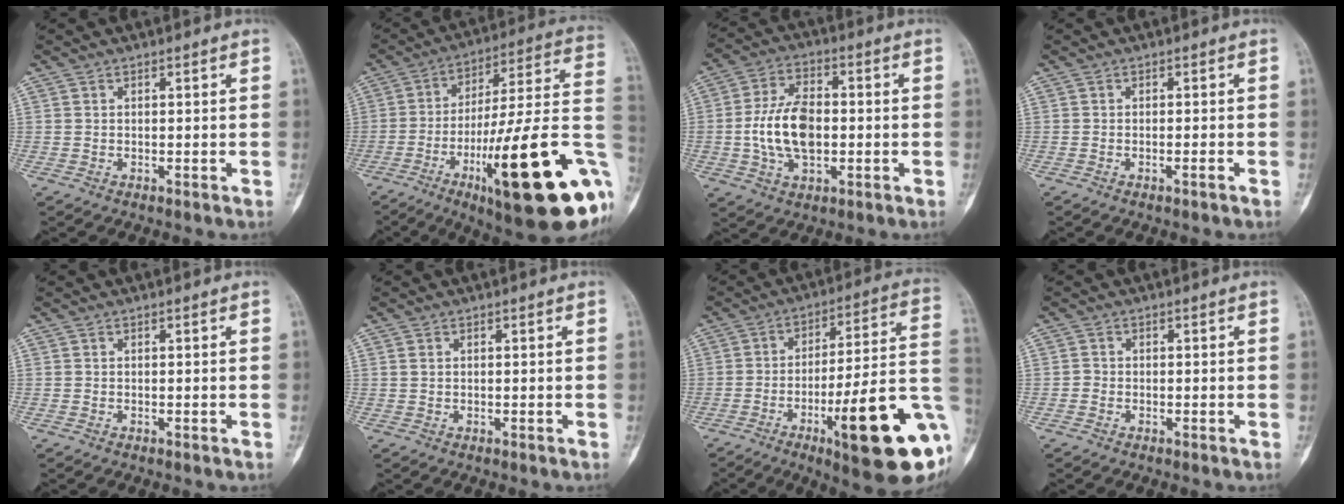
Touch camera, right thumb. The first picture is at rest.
{"total": 31.1, "force": [-9.6, 6.4, 28.9], "torque": [-0.371, 0.025, -0.141]}
{"total": 12.3, "force": [-0.9, 7.3, 9.9], "torque": [-0.176, 0.015, -0.015]}
{"total": 0.9, "force": [-0.5, 0.0, 0.7], "torque": [-0.018, 0.004, -0.006]}
{"total": 0.0}
{"total": 0.8, "force": [0.4, 0.6, 0.4], "torque": [-0.007, 0.003, 0.009]}
{"total": 24.6, "force": [-8.0, 4.9, 22.8], "torque": [-0.272, 0.023, -0.109]}
{"total": 0.8, "force": [-0.3, 0.7, 0.1], "torque": [0.008, 0.004, -0.009]}